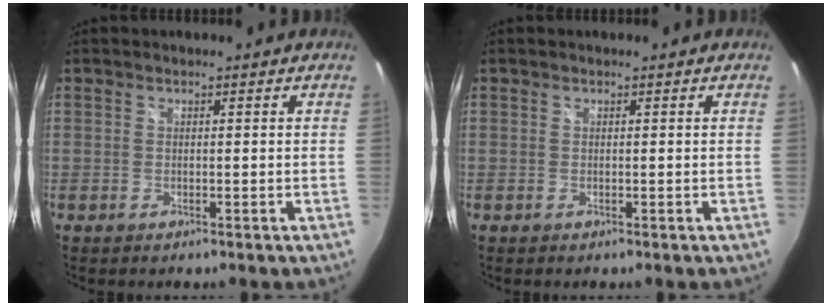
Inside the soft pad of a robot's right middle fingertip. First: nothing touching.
{"total": 0.0}